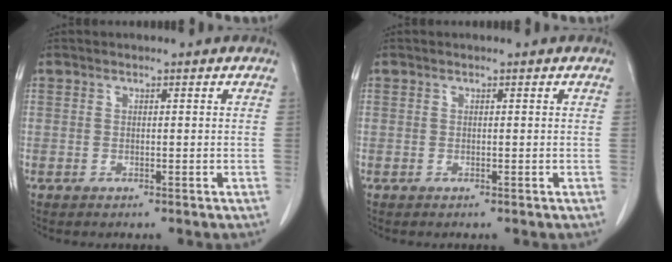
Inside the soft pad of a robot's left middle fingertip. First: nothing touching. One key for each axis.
{"total": 0.0}